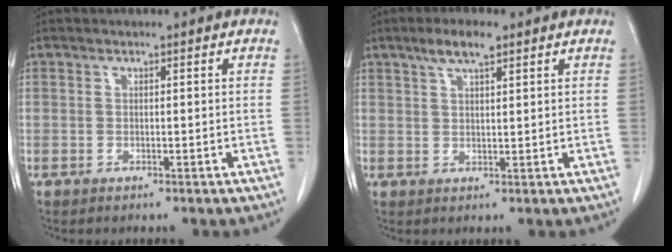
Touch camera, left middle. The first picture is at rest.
{"total": 4.5, "force": [3.0, 0.9, 3.2], "torque": [-0.068, 0.007, 0.054]}